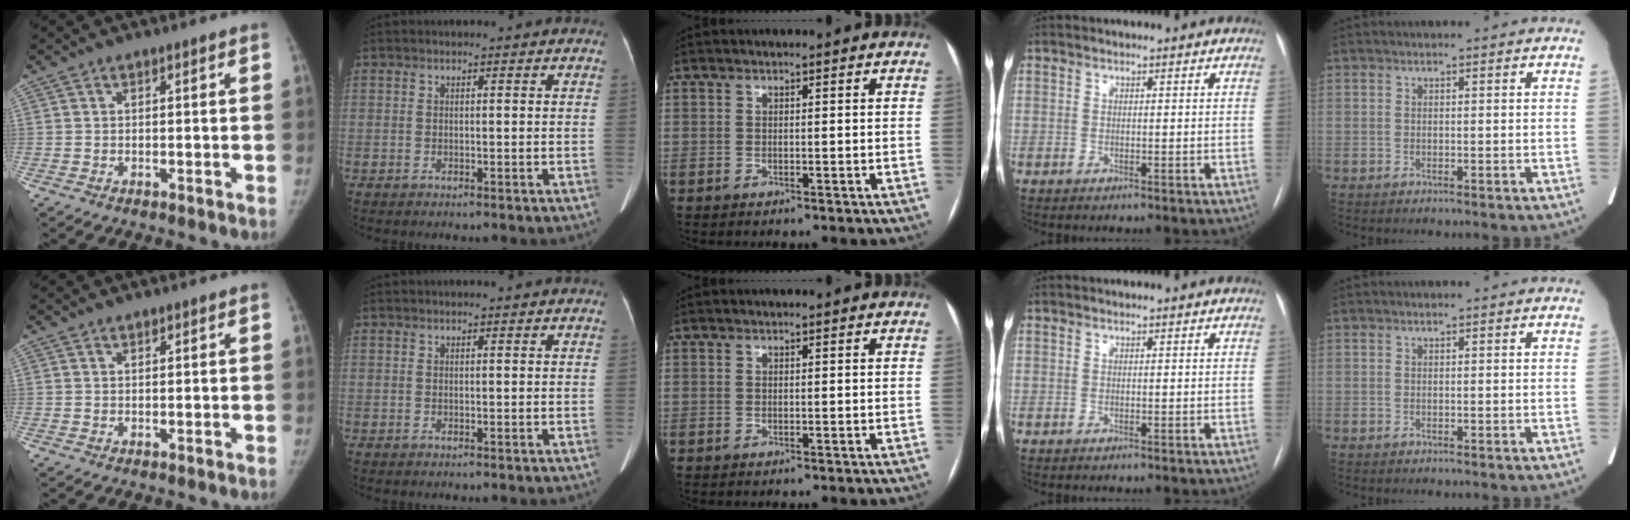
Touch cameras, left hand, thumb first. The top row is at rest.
{"thumb": {"total": 0.6, "force": [0.6, 0.2, 0.2], "torque": [-0.004, -0.004, 0.010]}, "index": {"total": 0.9, "force": [0.8, 0.1, 0.3], "torque": [-0.010, 0.008, 0.010]}}